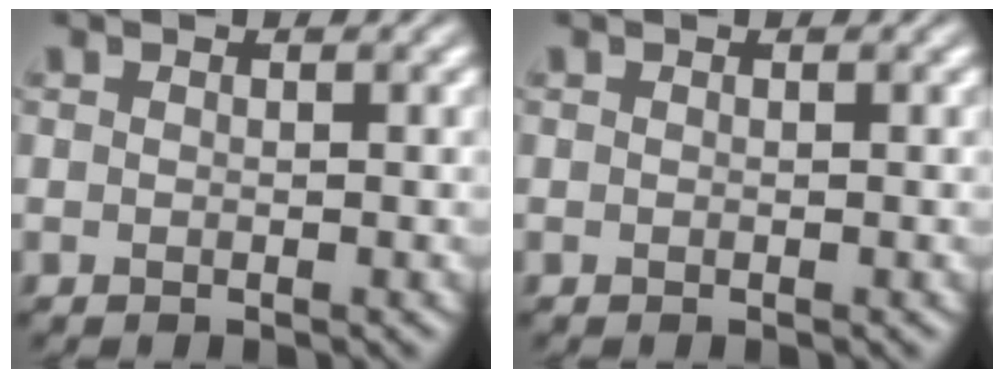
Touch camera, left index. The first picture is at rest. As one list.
[{"total": 0.0}]